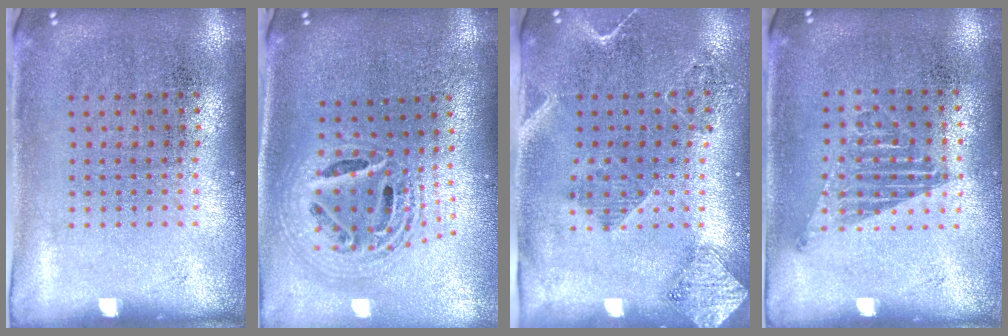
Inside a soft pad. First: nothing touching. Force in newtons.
{"total": 2.3, "press": 1.8, "slide": 1.4}
{"total": 1.8, "press": 1.7, "slide": 0.8}
{"total": 1.3, "press": 1.0, "slide": 0.8}